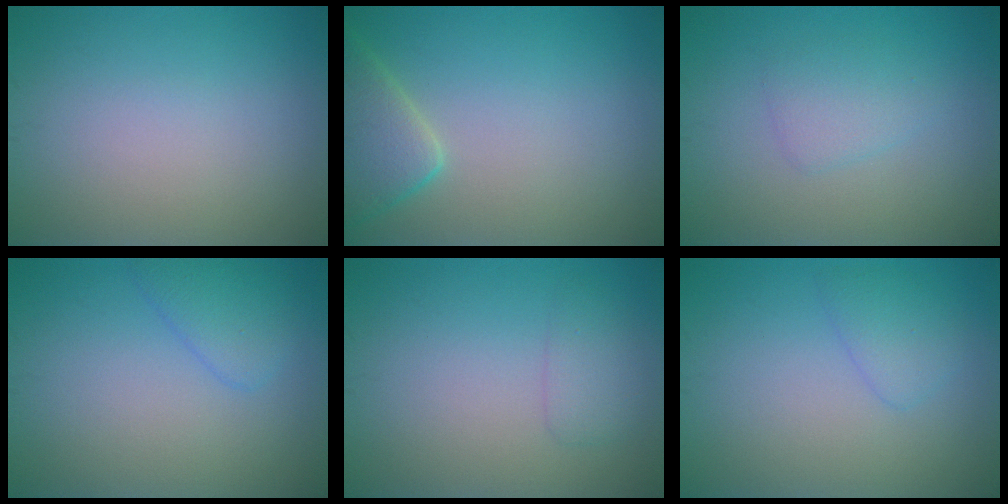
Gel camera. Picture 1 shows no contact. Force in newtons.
{"total": 4.2, "press": 4.1, "slide": 0.3}
{"total": 1.9, "press": 1.9, "slide": 0.0}
{"total": 2.2, "press": 2.1, "slide": 0.2}
{"total": 1.6, "press": 1.6, "slide": 0.0}
{"total": 1.8, "press": 1.8, "slide": 0.1}